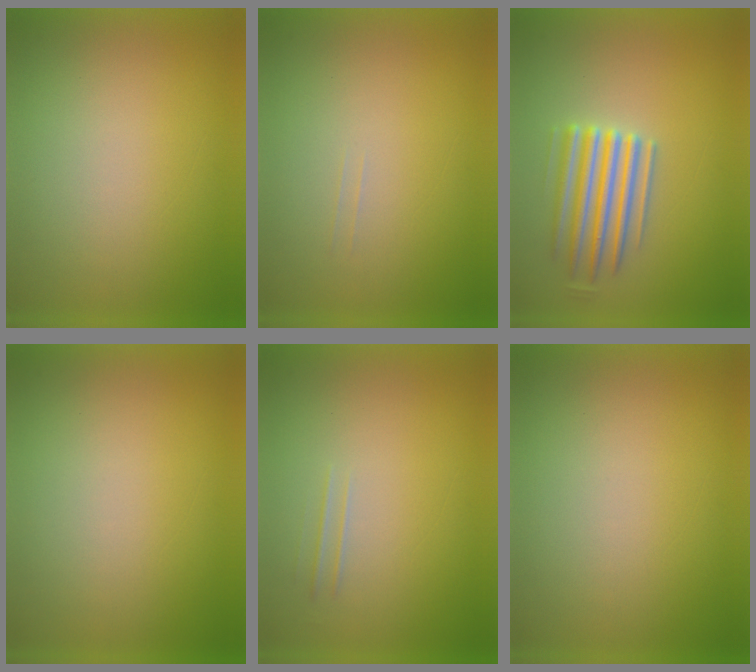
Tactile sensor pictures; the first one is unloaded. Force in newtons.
{"total": 1.2}
{"total": 5.5}
{"total": 0.0}
{"total": 1.8}
{"total": 0.0}